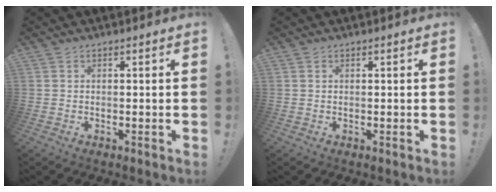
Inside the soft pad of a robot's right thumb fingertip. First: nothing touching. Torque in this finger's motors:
{"motor_torque": [-0.15, -0.01, -0.07, 0.15, -0.01]}